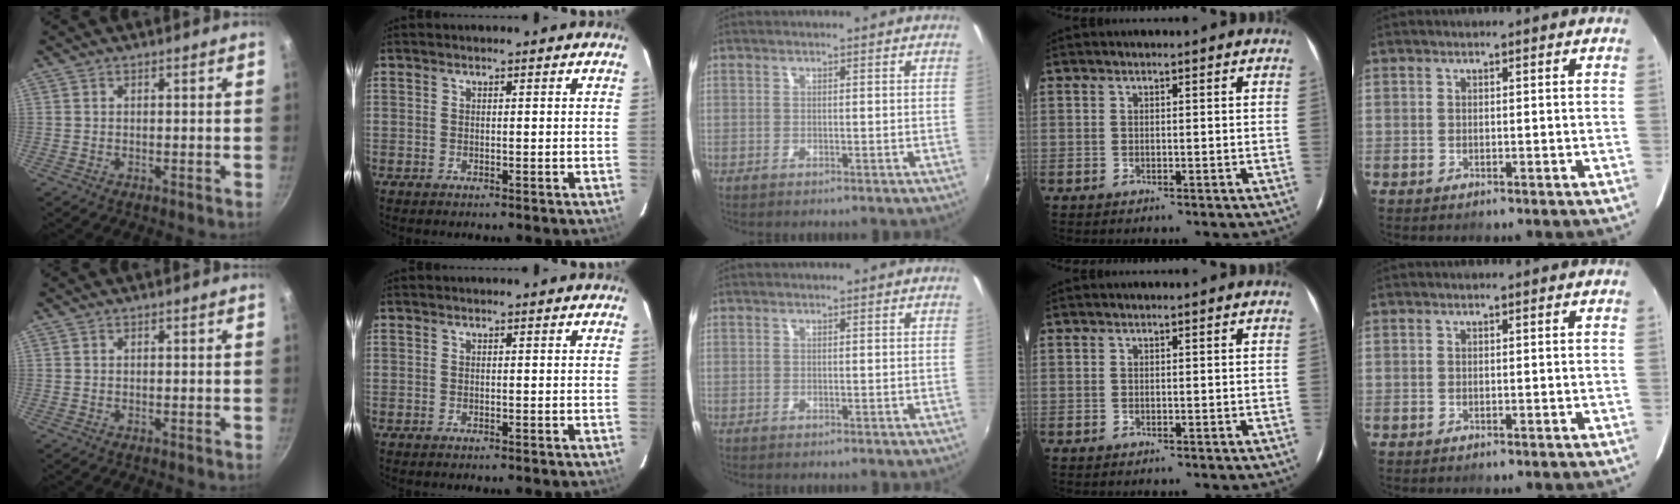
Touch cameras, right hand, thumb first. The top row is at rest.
{}